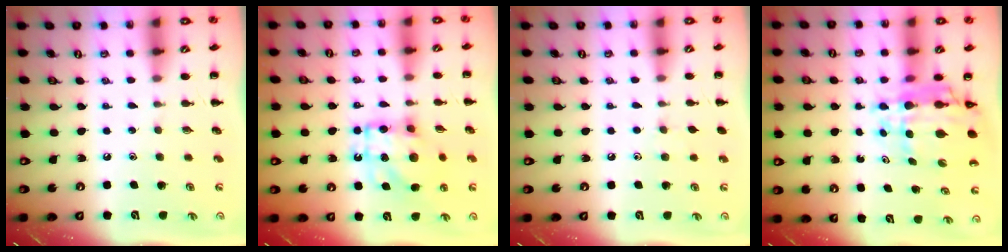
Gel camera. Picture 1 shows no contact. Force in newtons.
{"total": 12.6, "press": 12.6, "slide": 1.2}
{"total": 3.5, "press": 3.2, "slide": 1.3}
{"total": 9.9, "press": 9.4, "slide": 3.1}